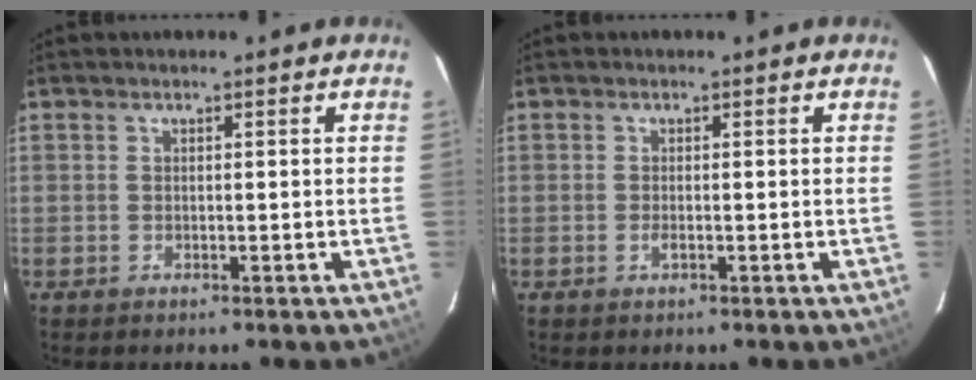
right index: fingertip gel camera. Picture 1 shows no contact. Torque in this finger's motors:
{"motor_torque": [0.31, -0.08, 0.11, 0.02]}